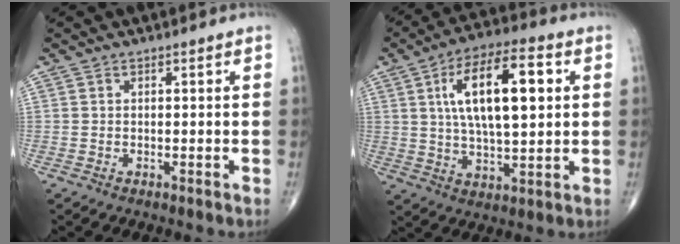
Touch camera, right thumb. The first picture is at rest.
{"total": 17.0, "force": [4.1, 6.8, 15.0], "torque": [-0.247, 0.004, 0.067]}